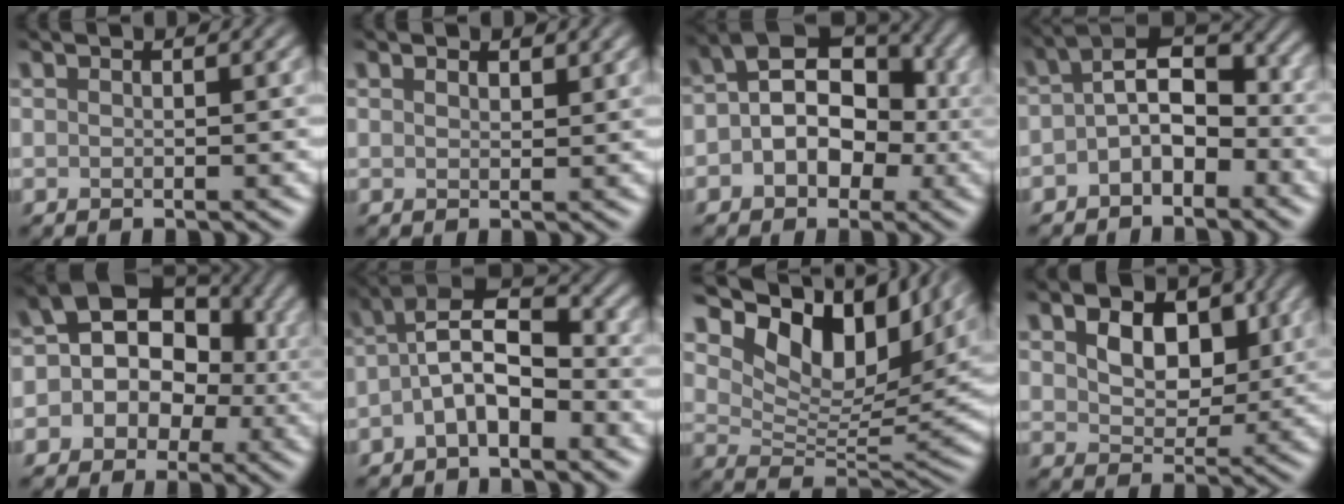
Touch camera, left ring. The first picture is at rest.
{"total": 1.2, "force": [0.8, 0.7, 0.5], "torque": [-0.013, -0.001, 0.017]}
{"total": 8.6, "force": [-0.4, 6.1, 6.0], "torque": [-0.060, 0.026, -0.025]}
{"total": 4.0, "force": [-1.4, 2.4, 2.9], "torque": [-0.044, 0.019, -0.033]}
{"total": 11.4, "force": [0.5, 9.5, 6.4], "torque": [-0.084, 0.043, -0.036]}
{"total": 5.3, "force": [-2.1, 2.6, 4.2], "torque": [-0.082, 0.018, -0.044]}
{"total": 13.1, "force": [6.9, 6.7, 8.9], "torque": [-0.156, 0.015, 0.129]}
{"total": 5.5, "force": [1.5, 3.9, 3.6], "torque": [-0.064, -0.003, 0.011]}